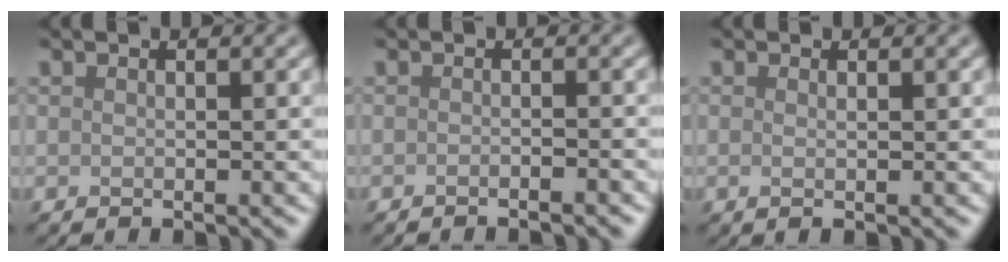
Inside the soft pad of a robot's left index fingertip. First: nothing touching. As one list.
[{"total": 1.4, "force": [-1.0, 0.2, 0.9], "torque": [-0.011, -0.002, -0.022]}, {"total": 1.0, "force": [0.1, 0.3, 1.0], "torque": [-0.014, -0.002, -0.003]}]